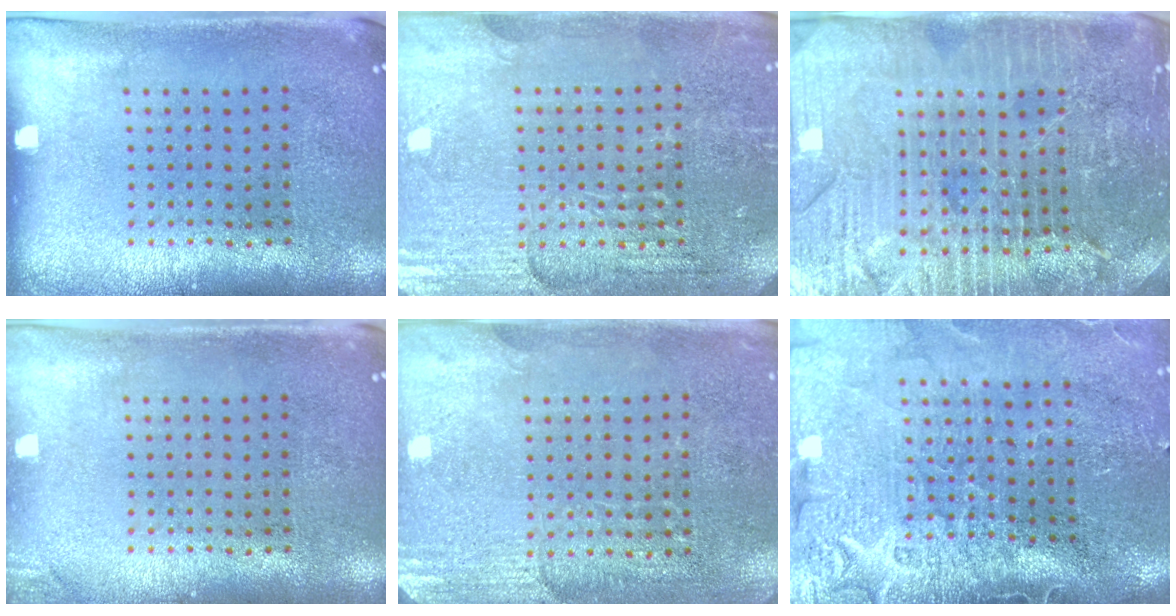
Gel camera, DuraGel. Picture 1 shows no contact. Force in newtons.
{"total": 3.7, "press": 3.5, "slide": 1.0}
{"total": 5.0, "press": 4.6, "slide": 1.9}
{"total": 0.9, "press": 0.9, "slide": 0.2}
{"total": 2.8, "press": 2.6, "slide": 1.0}
{"total": 4.4, "press": 3.7, "slide": 2.4}